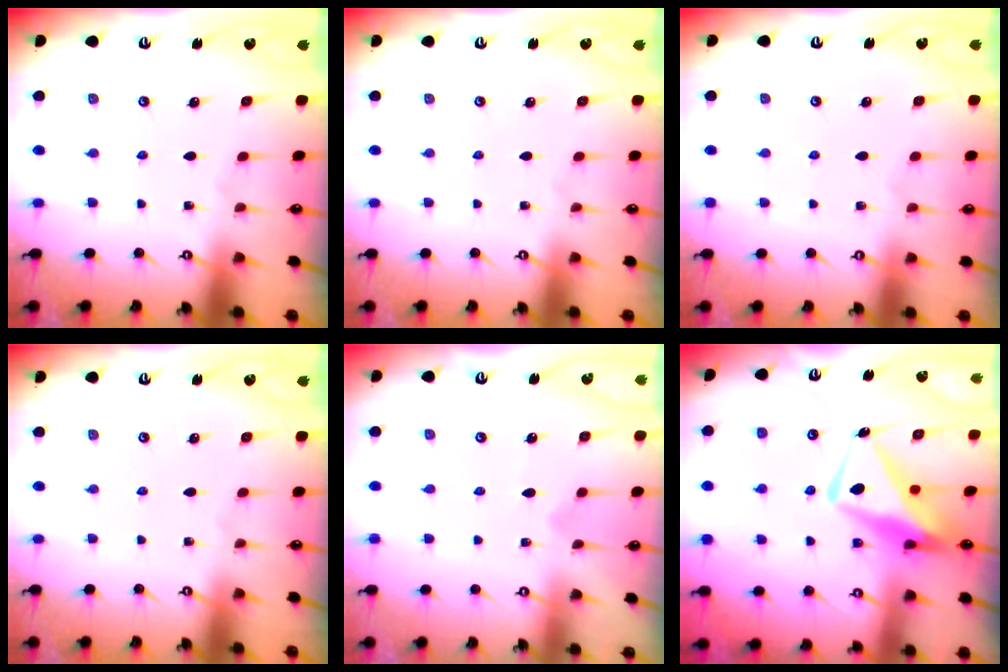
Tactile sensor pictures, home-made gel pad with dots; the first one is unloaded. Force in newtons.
{"total": 0.0}
{"total": 3.9, "press": 3.9, "slide": 0.1}
{"total": 0.0}
{"total": 6.7, "press": 6.7, "slide": 0.4}
{"total": 12.8, "press": 12.6, "slide": 1.8}